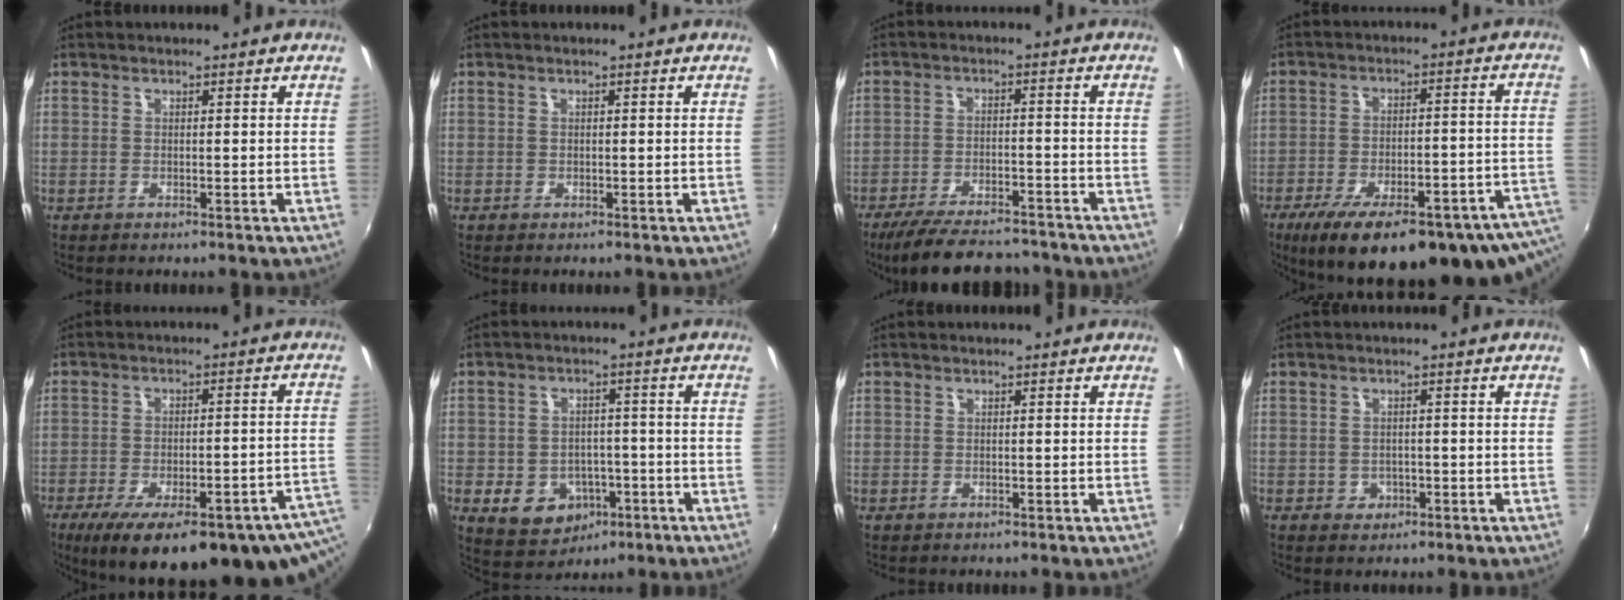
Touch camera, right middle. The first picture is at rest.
{"total": 0.0}
{"total": 15.5, "force": [-13.3, 4.5, 6.7], "torque": [-0.145, -0.014, -0.199]}
{"total": 28.1, "force": [-18.6, 8.2, 19.4], "torque": [-0.284, -0.052, -0.241]}
{"total": 26.1, "force": [-15.5, 8.1, 19.3], "torque": [-0.278, -0.046, -0.192]}
{"total": 9.8, "force": [-4.2, 7.6, 4.5], "torque": [-0.107, 0.007, -0.045]}
{"total": 1.2, "force": [-0.4, 1.1, -0.1], "torque": [-0.001, 0.004, -0.002]}
{"total": 2.5, "force": [-0.8, 2.3, 0.6], "torque": [-0.013, 0.001, -0.009]}